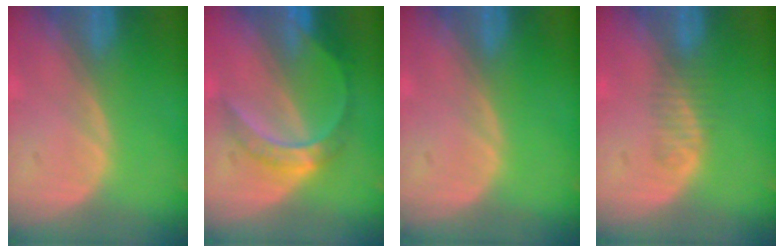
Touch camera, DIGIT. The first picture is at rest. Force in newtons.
{"total": 6.1, "press": 5.8, "slide": 1.8}
{"total": 0.0}
{"total": 1.9, "press": 1.6, "slide": 1.0}